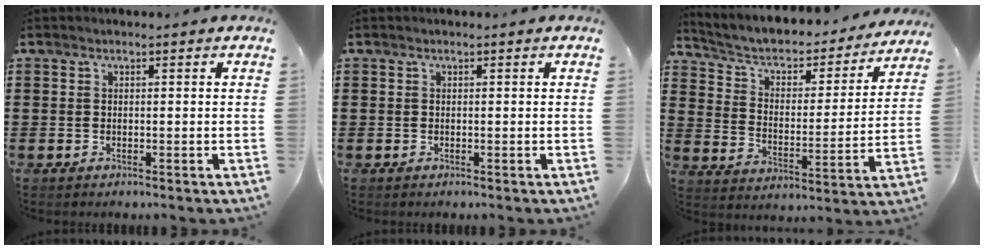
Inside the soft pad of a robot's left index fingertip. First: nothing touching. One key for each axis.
{"total": 0.0}
{"total": 4.0, "fx": 2.8, "fy": 2.2, "fz": 1.9, "tx": -0.057, "ty": -0.021, "tz": 0.037}